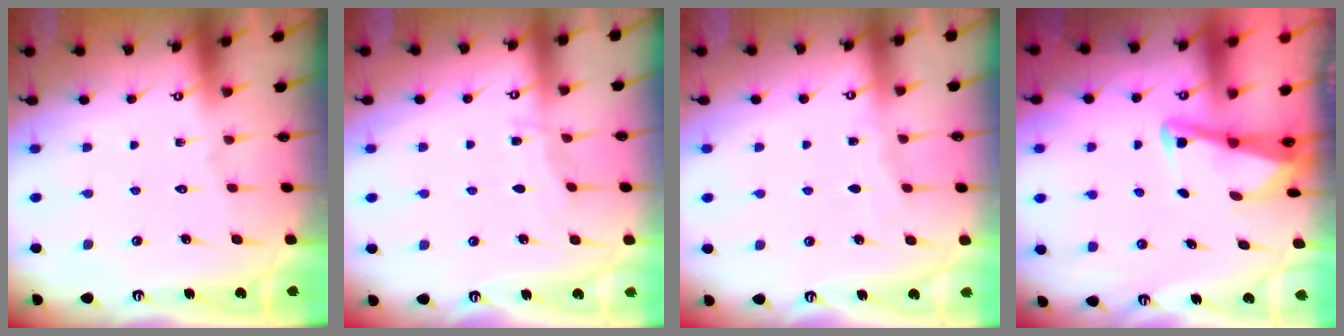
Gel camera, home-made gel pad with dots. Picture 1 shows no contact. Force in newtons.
{"total": 2.9, "press": 2.9, "slide": 0.3}
{"total": 2.9, "press": 2.9, "slide": 0.1}
{"total": 3.0, "press": 3.0, "slide": 0.4}